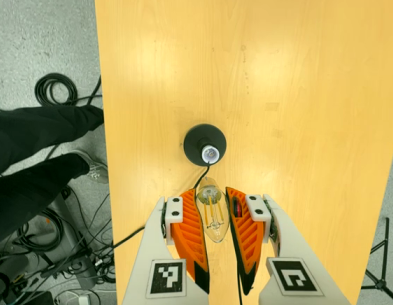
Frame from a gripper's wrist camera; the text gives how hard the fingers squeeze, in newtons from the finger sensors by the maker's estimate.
{"total": 21.9, "left": 25.1, "right": 18.7}